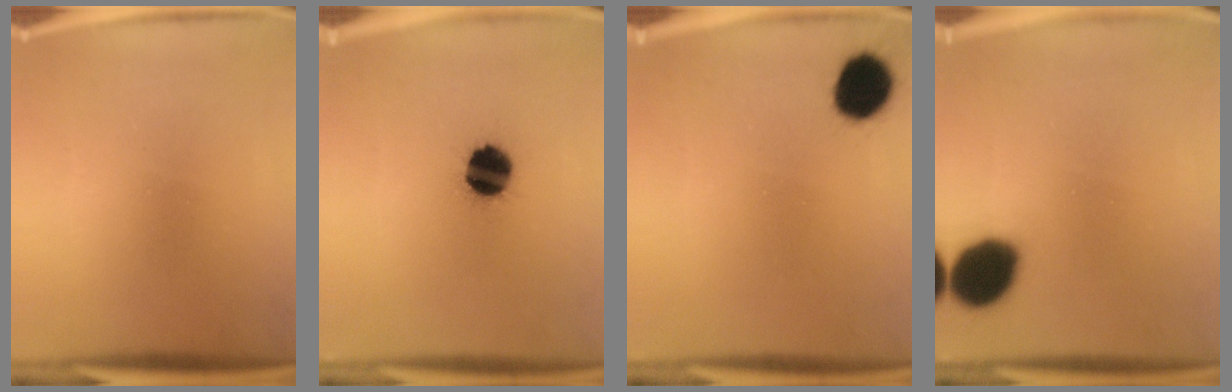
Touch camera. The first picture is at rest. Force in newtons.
{"total": 11.2}
{"total": 9.2}
{"total": 13.2}